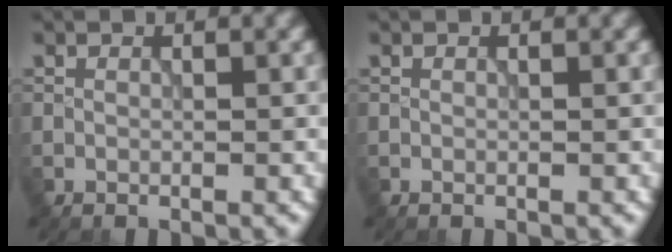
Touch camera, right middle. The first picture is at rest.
{"total": 0.0}